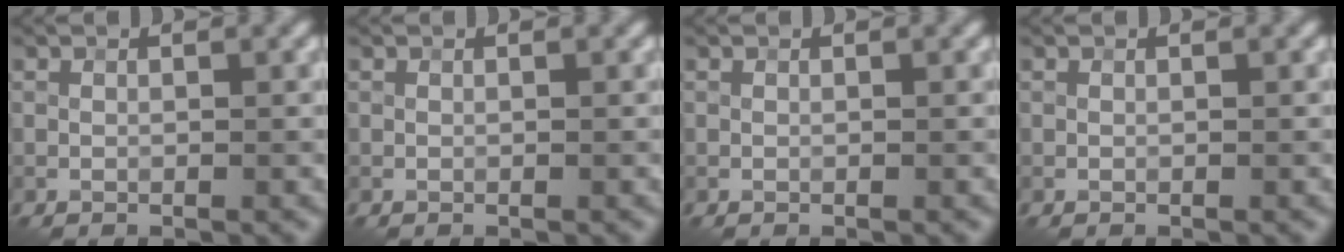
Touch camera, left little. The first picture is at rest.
{"total": 0.0}
{"total": 0.0}
{"total": 0.0}